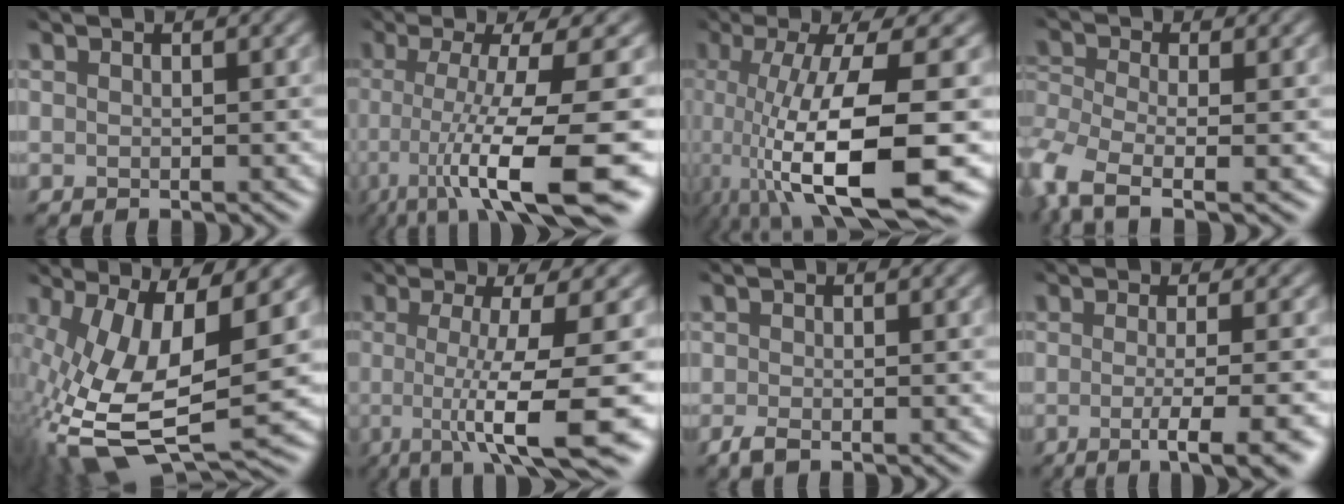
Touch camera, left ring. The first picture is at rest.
{"total": 11.5, "force": [-3.6, 2.1, 10.7], "torque": [-0.135, -0.009, -0.050]}
{"total": 13.4, "force": [-4.9, 2.9, 12.1], "torque": [-0.207, -0.013, -0.068]}
{"total": 5.8, "force": [-3.3, 2.3, 4.1], "torque": [-0.107, -0.017, -0.068]}
{"total": 14.0, "force": [-2.2, 5.2, 12.8], "torque": [-0.278, -0.018, -0.019]}
{"total": 10.6, "force": [-2.6, 1.7, 10.2], "torque": [-0.125, -0.002, -0.038]}
{"total": 1.0, "force": [-0.6, 0.1, 0.8], "torque": [-0.022, 0.000, -0.003]}
{"total": 6.4, "force": [-2.0, 1.5, 5.9], "torque": [-0.064, -0.001, -0.025]}